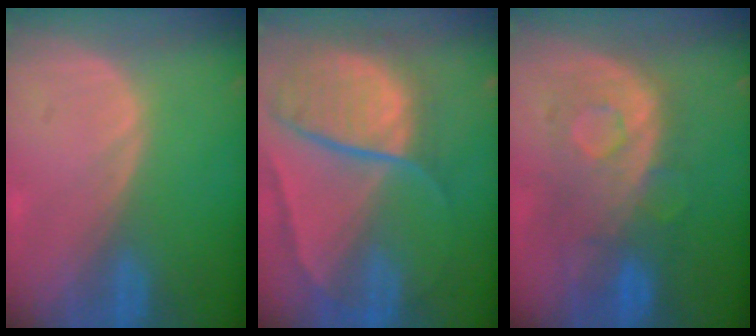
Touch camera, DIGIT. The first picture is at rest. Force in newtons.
{"total": 10.6, "press": 8.8, "slide": 5.9}
{"total": 9.1, "press": 8.6, "slide": 3.0}